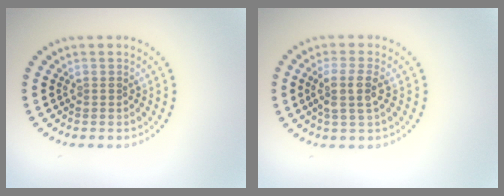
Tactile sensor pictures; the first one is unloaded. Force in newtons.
{"total": 2.7, "press": 2.3, "slide": 1.5}